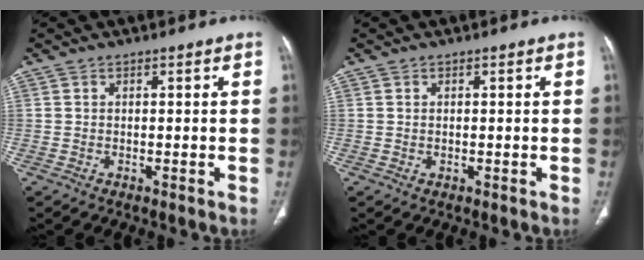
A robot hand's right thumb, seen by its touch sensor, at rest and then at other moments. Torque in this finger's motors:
{"motor_torque": [-0.45, 0.11, -0.43, 0.27, -0.06]}